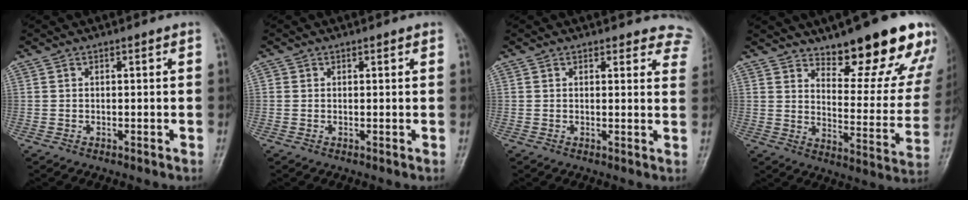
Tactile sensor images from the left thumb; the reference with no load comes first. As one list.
[{"total": 0.7, "force": [0.3, 0.6, 0.2], "torque": [0.005, -0.001, 0.003]}, {"total": 7.8, "force": [7.1, 3.0, 0.9], "torque": [0.047, -0.028, 0.047]}, {"total": 21.0, "force": [15.5, 6.7, 12.5], "torque": [-0.112, -0.107, 0.207]}]